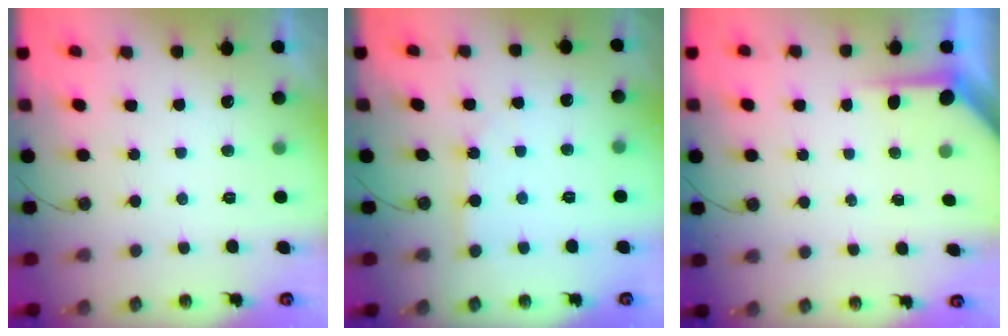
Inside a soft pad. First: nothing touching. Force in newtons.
{"total": 3.6, "press": 3.6, "slide": 0.1}
{"total": 4.0, "press": 4.0, "slide": 0.2}